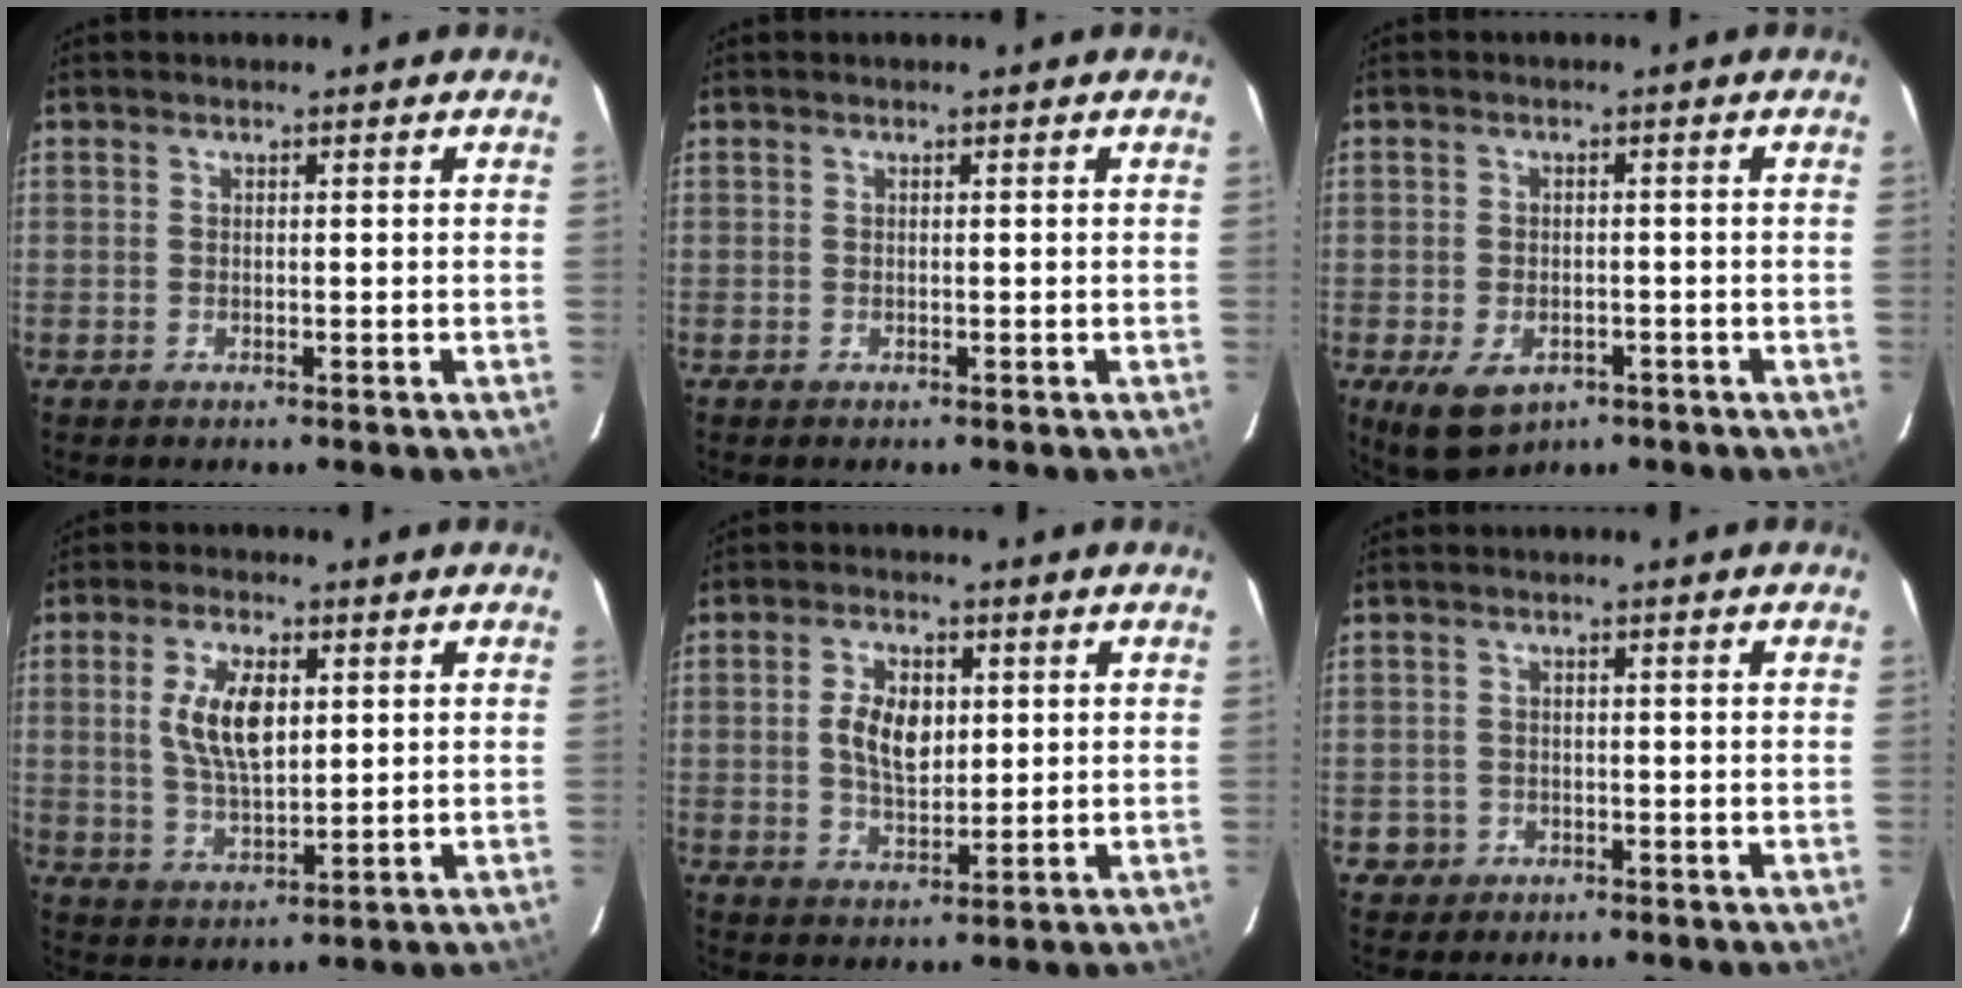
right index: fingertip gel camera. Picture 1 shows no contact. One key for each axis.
{"total": 0.0}
{"total": 7.6, "fx": -3.8, "fy": 4.8, "fz": 4.5, "tx": -0.097, "ty": -0.020, "tz": -0.056}
{"total": 9.0, "fx": 2.1, "fy": 4.2, "fz": 7.7, "tx": -0.146, "ty": 0.004, "tz": 0.043}
{"total": 7.1, "fx": 1.1, "fy": 4.1, "fz": 5.7, "tx": -0.107, "ty": 0.007, "tz": 0.025}
{"total": 2.8, "fx": -1.1, "fy": 2.5, "fz": 0.2, "tx": -0.013, "ty": 0.008, "tz": -0.015}